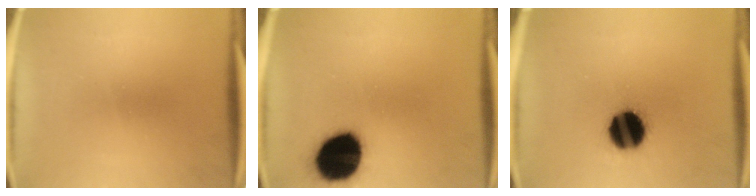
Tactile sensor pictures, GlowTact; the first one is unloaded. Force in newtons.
{"total": 18.5}
{"total": 15.2}